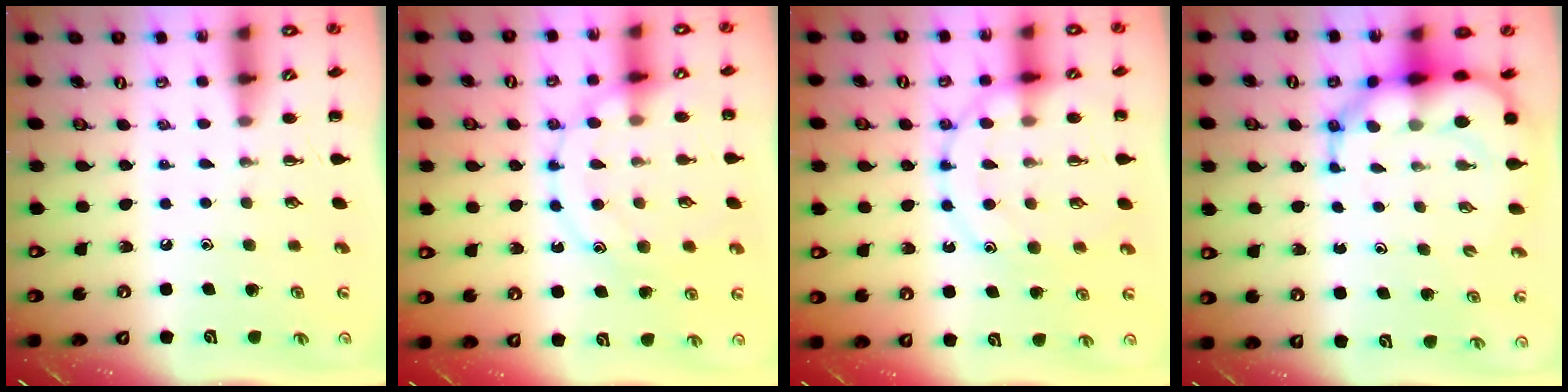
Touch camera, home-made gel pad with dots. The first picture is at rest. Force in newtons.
{"total": 14.3, "press": 14.3, "slide": 0.3}
{"total": 13.9, "press": 13.8, "slide": 1.3}
{"total": 9.7, "press": 9.3, "slide": 2.7}